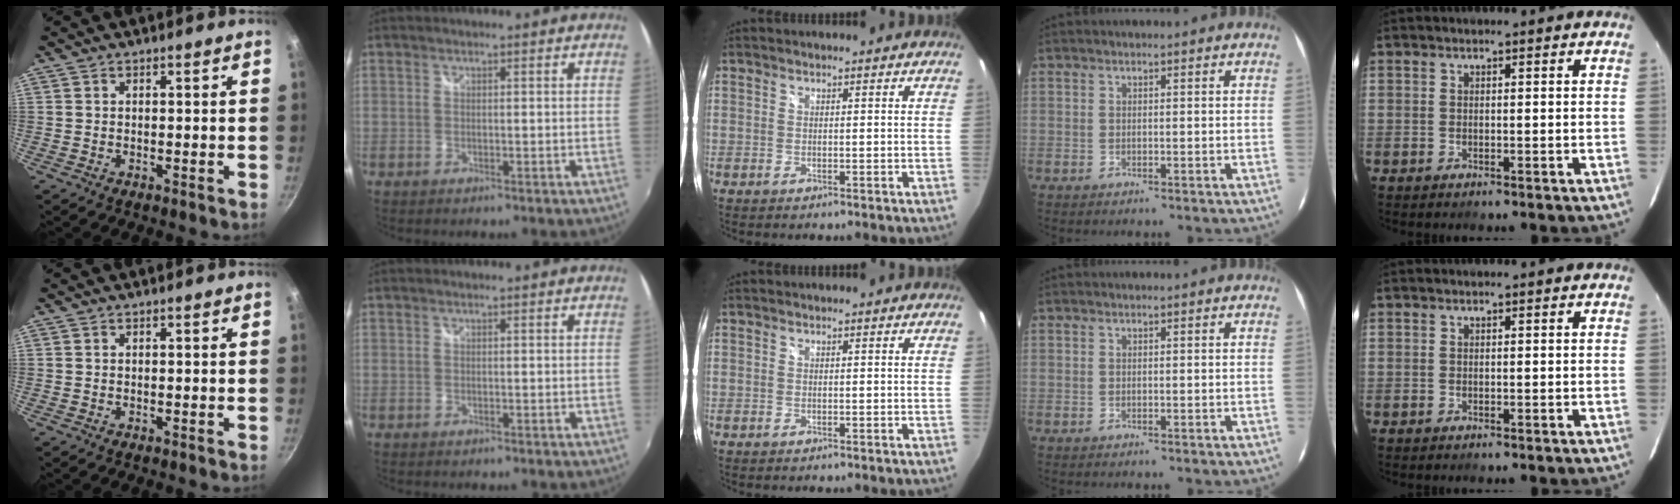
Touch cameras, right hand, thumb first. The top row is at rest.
{}